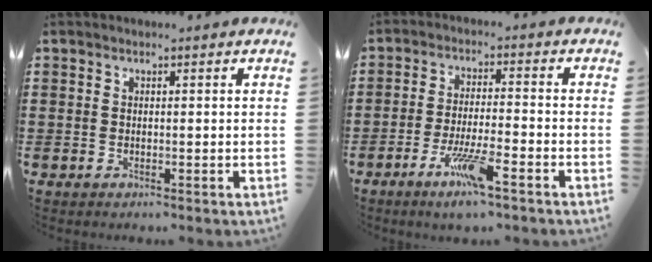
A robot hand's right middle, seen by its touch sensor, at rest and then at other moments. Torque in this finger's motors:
{"motor_torque": [1.52, -0.62, 0.69, 0.16]}